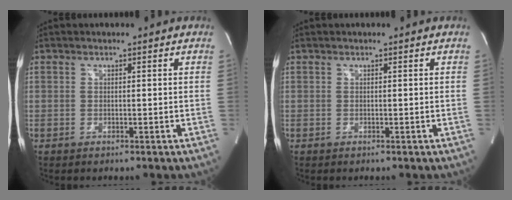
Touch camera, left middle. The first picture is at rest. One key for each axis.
{"total": 0.0}